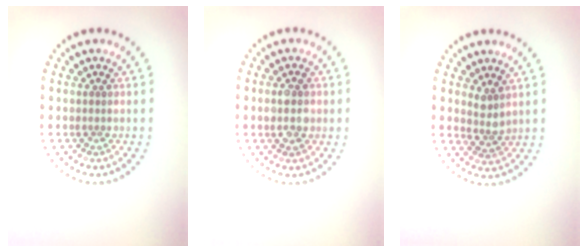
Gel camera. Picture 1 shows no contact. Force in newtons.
{"total": 2.8, "press": 2.8, "slide": 0.2}
{"total": 1.9, "press": 1.4, "slide": 1.2}